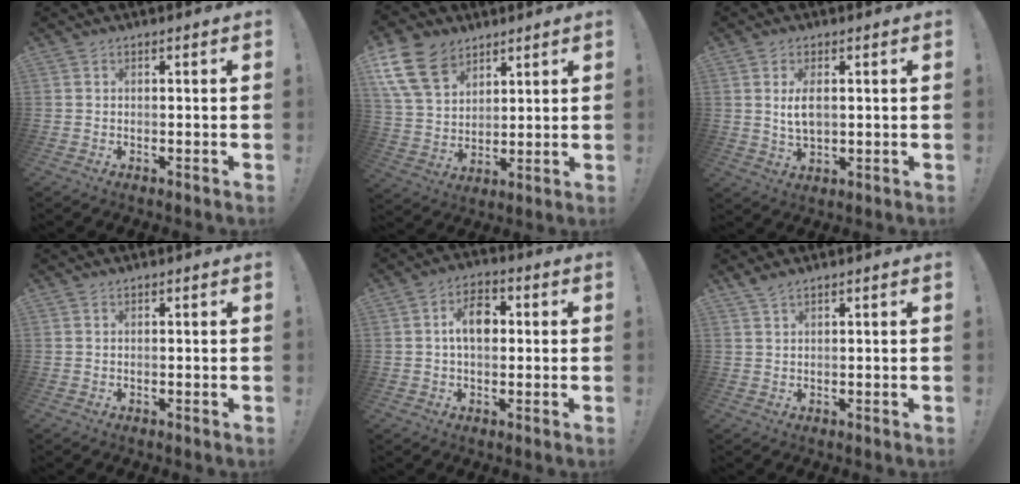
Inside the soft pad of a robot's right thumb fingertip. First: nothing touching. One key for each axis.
{"total": 15.3, "fx": 8.9, "fy": 10.0, "fz": 7.3, "tx": -0.142, "ty": -0.049, "tz": 0.175}
{"total": 5.6, "fx": 1.2, "fy": 3.0, "fz": 4.5, "tx": -0.086, "ty": -0.006, "tz": 0.017}
{"total": 0.0}
{"total": 8.7, "fx": 1.4, "fy": 5.7, "fz": 6.5, "tx": -0.093, "ty": 0.008, "tz": 0.022}
{"total": 2.0, "fx": 1.6, "fy": 0.4, "fz": 1.1, "tx": -0.030, "ty": -0.003, "tz": 0.031}